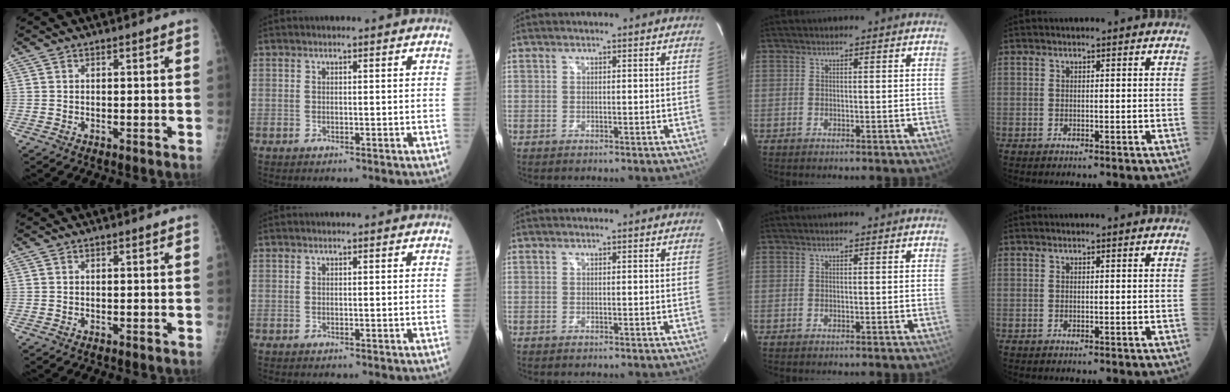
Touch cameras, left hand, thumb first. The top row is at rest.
{}